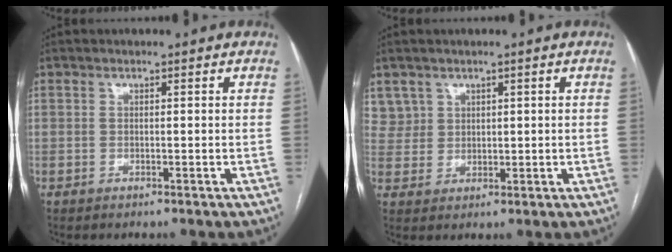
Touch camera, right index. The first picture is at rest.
{"total": 3.8, "force": [2.2, 3.1, -0.4], "torque": [0.021, 0.005, 0.043]}